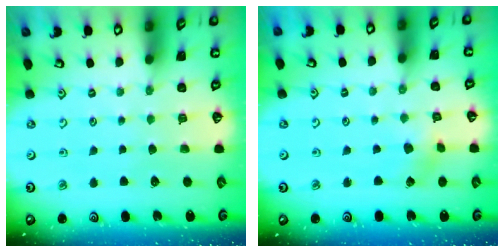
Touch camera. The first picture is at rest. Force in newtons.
{"total": 4.0, "press": 4.0, "slide": 0.5}